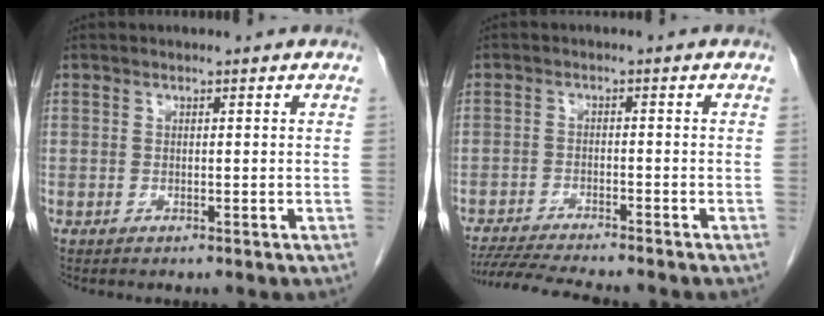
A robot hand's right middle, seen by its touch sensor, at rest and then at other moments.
{"total": 9.6, "force": [-8.7, 0.2, 4.1], "torque": [-0.066, -0.015, -0.140]}